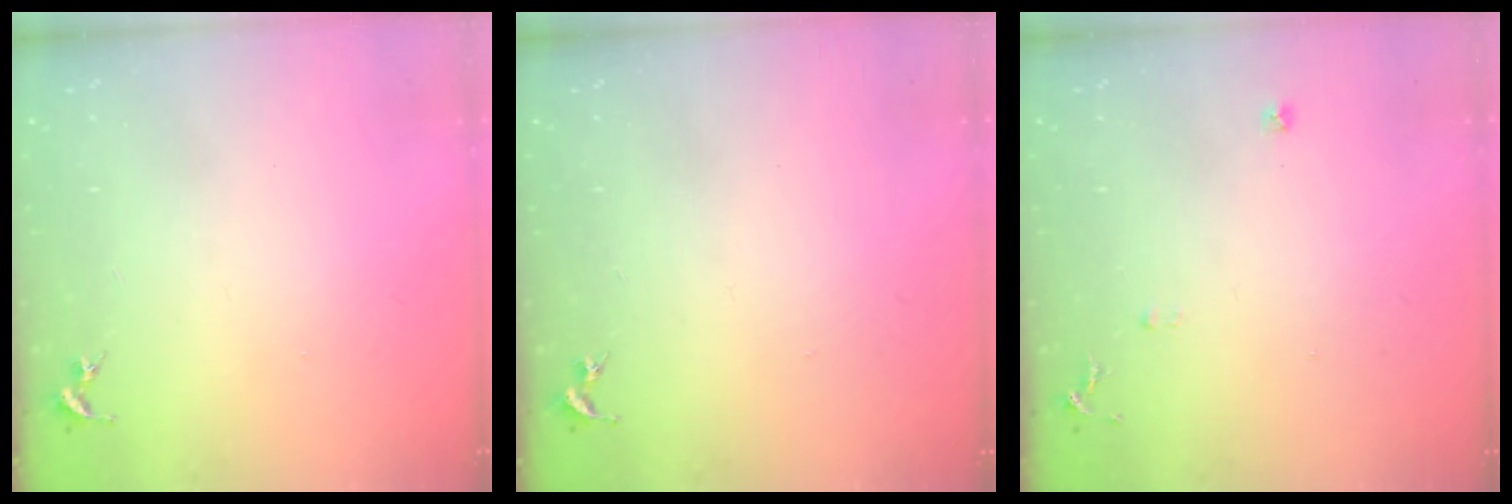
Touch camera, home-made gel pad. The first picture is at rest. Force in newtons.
{"total": 0.0}
{"total": 5.6, "press": 5.5, "slide": 0.6}